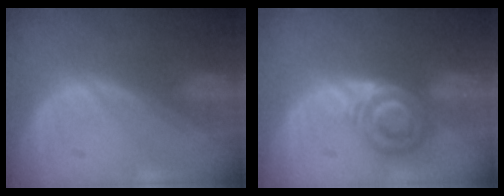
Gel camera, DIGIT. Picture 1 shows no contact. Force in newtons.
{"total": 5.9, "press": 5.9, "slide": 0.8}